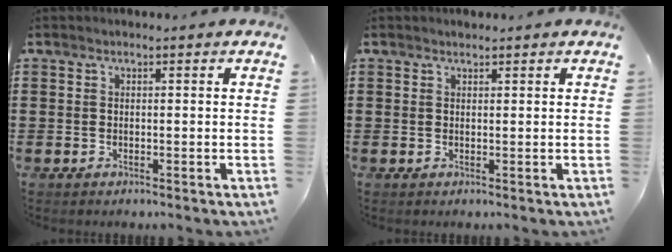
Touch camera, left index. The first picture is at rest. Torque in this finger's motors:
{"motor_torque": [-0.02, 0.03, -0.05, 0.00]}